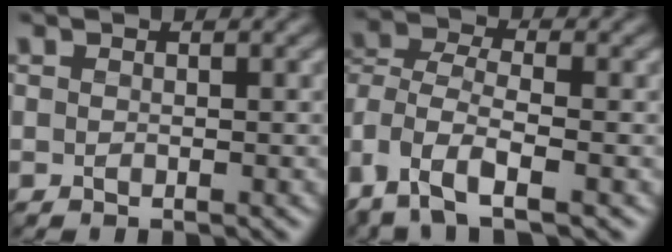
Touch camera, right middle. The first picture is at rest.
{"total": 7.0, "force": [-3.5, 3.4, 5.1], "torque": [-0.106, -0.004, -0.082]}